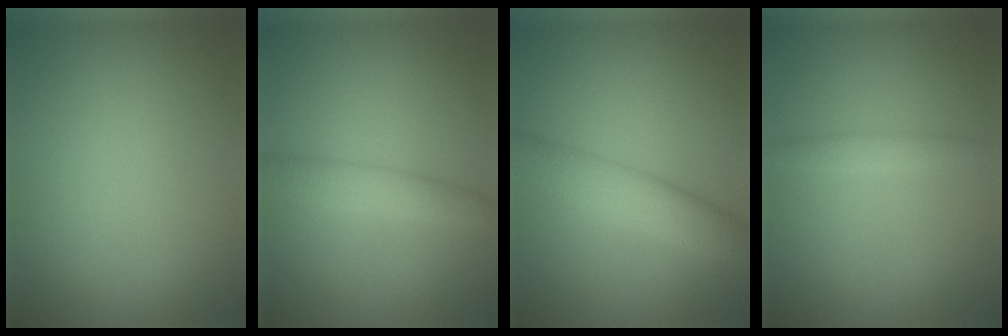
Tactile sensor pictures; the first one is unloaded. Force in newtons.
{"total": 2.7, "press": 2.7, "slide": 0.1}
{"total": 5.1, "press": 5.1, "slide": 0.1}
{"total": 1.4, "press": 1.4, "slide": 0.0}